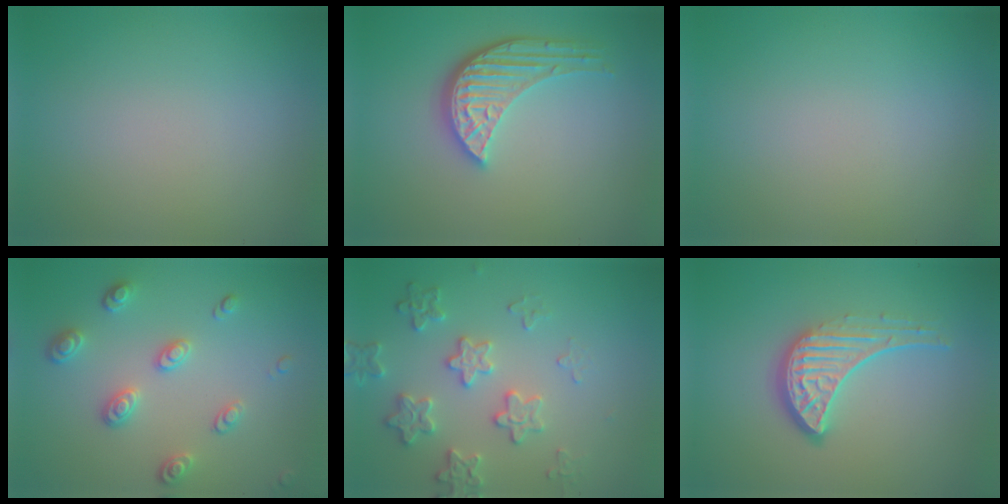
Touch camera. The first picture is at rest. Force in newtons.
{"total": 4.5, "press": 3.7, "slide": 2.6}
{"total": 0.0}
{"total": 2.8, "press": 2.4, "slide": 1.4}
{"total": 3.7, "press": 3.5, "slide": 1.3}
{"total": 4.6, "press": 3.3, "slide": 3.2}